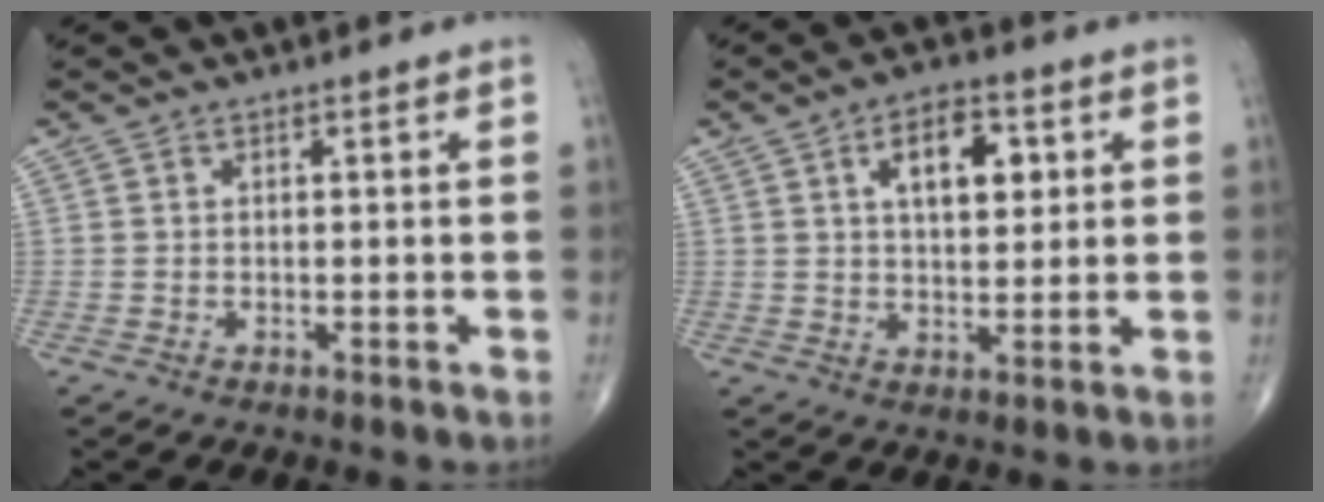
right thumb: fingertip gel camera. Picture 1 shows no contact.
{"total": 9.1, "force": [3.0, 4.8, 7.2], "torque": [-0.085, -0.005, 0.045]}